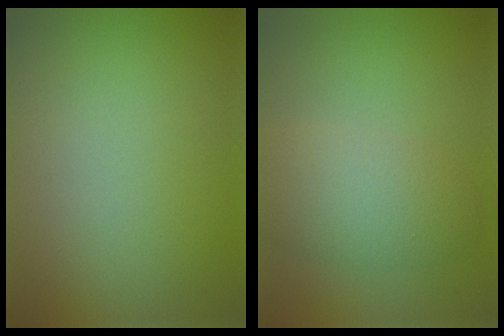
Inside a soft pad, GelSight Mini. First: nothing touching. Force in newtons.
{"total": 4.6, "press": 4.6, "slide": 0.1}